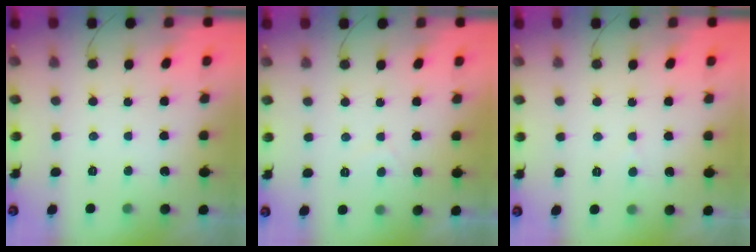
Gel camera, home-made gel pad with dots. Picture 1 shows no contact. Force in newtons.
{"total": 0.8, "press": 0.6, "slide": 0.4}
{"total": 2.9, "press": 2.9, "slide": 0.5}